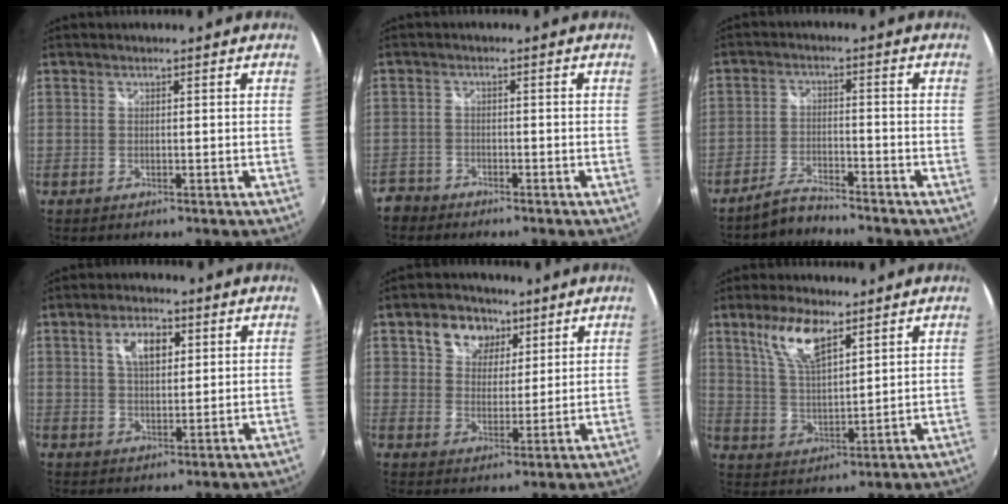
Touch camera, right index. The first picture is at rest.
{"total": 4.0, "force": [-3.1, 2.6, 0.1], "torque": [-0.019, 0.004, -0.067]}
{"total": 4.9, "force": [-4.7, 0.5, 1.2], "torque": [-0.038, 0.004, -0.089]}
{"total": 6.3, "force": [2.3, 3.3, 4.9], "torque": [-0.084, 0.013, 0.041]}
{"total": 8.7, "force": [4.4, 6.5, 3.6], "torque": [-0.071, 0.024, 0.075]}
{"total": 9.7, "force": [5.8, 3.5, 6.9], "torque": [-0.134, 0.009, 0.119]}